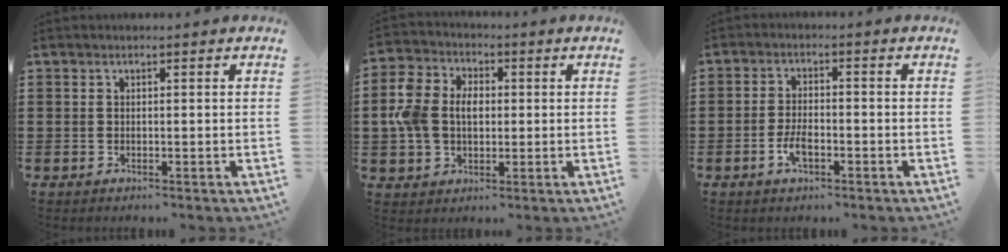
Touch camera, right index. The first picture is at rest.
{"total": 7.2, "force": [0.0, 5.6, 4.6], "torque": [-0.126, 0.007, -0.008]}
{"total": 3.7, "force": [-1.7, 1.6, 2.9], "torque": [-0.065, -0.001, -0.033]}